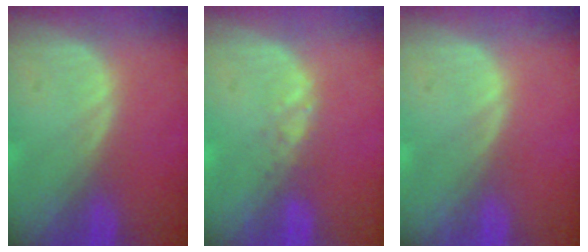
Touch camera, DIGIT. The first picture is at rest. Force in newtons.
{"total": 1.0, "press": 1.0, "slide": 0.2}
{"total": 0.0}